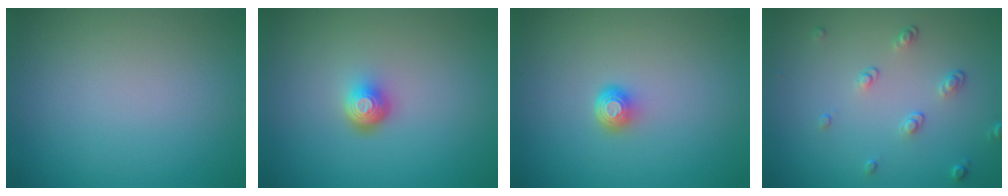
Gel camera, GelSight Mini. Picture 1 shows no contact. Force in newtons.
{"total": 2.3, "press": 1.5, "slide": 1.8}
{"total": 1.6, "press": 1.2, "slide": 1.1}
{"total": 1.8, "press": 1.3, "slide": 1.2}